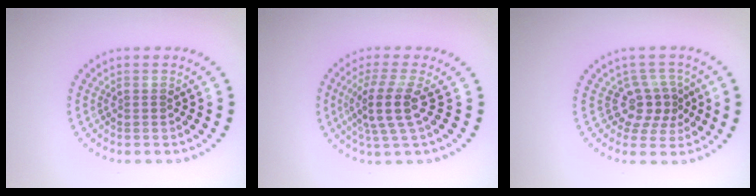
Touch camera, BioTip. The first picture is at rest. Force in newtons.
{"total": 3.7, "press": 2.8, "slide": 2.4}
{"total": 3.0, "press": 2.2, "slide": 2.1}